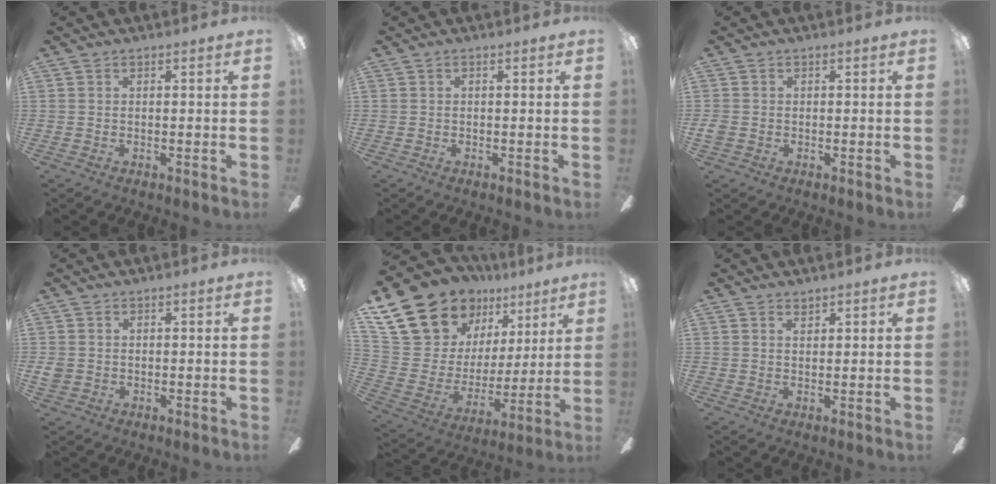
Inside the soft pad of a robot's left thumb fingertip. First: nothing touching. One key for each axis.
{"total": 0.0}
{"total": 1.9, "fx": -0.3, "fy": 1.7, "fz": 0.8, "tx": -0.013, "ty": 0.005, "tz": -0.005}
{"total": 2.3, "fx": 0.4, "fy": 2.1, "fz": 0.7, "tx": -0.014, "ty": 0.004, "tz": 0.008}
{"total": 21.6, "fx": 15.6, "fy": 12.5, "fz": 8.2, "tx": -0.174, "ty": -0.105, "tz": 0.305}
{"total": 1.5, "fx": 1.4, "fy": 0.5, "fz": 0.3, "tx": -0.006, "ty": 0.000, "tz": 0.026}